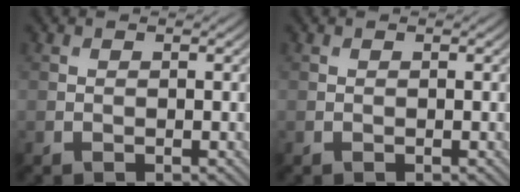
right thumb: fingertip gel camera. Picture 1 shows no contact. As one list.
[{"total": 0.0}]